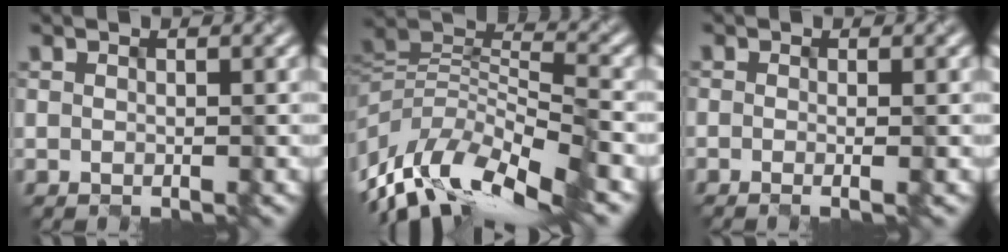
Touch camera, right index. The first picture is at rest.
{"total": 11.7, "force": [-6.3, 4.5, 8.8], "torque": [-0.183, 0.000, -0.103]}
{"total": 1.0, "force": [-0.4, 0.2, 0.9], "torque": [-0.012, 0.003, -0.017]}